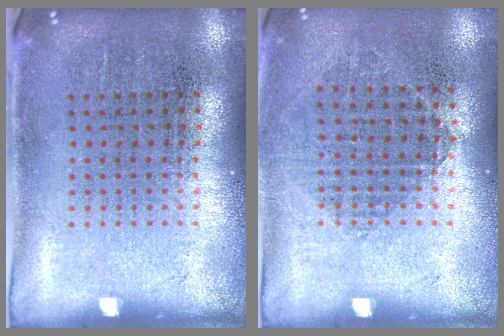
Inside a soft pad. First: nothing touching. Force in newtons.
{"total": 0.8, "press": 0.8, "slide": 0.3}